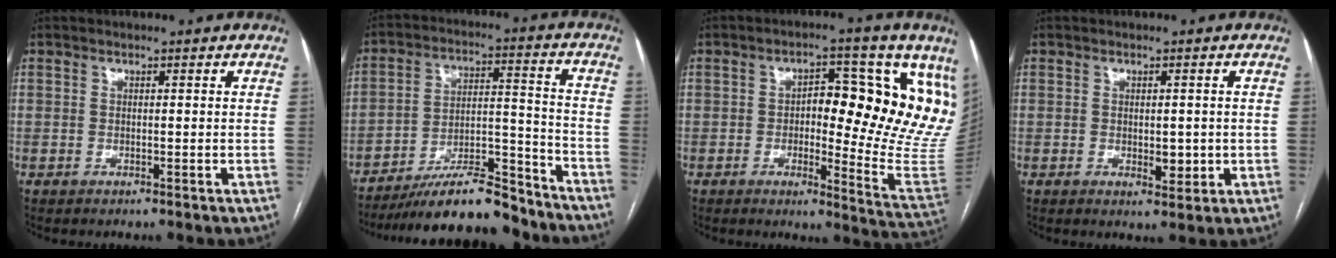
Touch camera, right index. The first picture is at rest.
{"total": 16.8, "force": [-14.8, 3.0, 7.4], "torque": [-0.121, 0.026, -0.246]}
{"total": 17.8, "force": [4.8, 5.7, 16.2], "torque": [-0.175, 0.013, 0.062]}
{"total": 3.1, "force": [-0.4, 1.6, 2.6], "torque": [-0.035, -0.003, 0.000]}